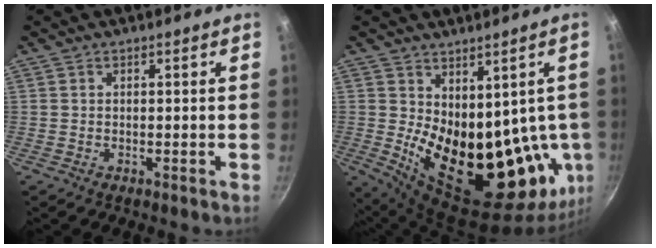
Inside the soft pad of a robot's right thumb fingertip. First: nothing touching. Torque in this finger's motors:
{"motor_torque": [0.91, 4.09, 2.53, 0.04, 0.55]}